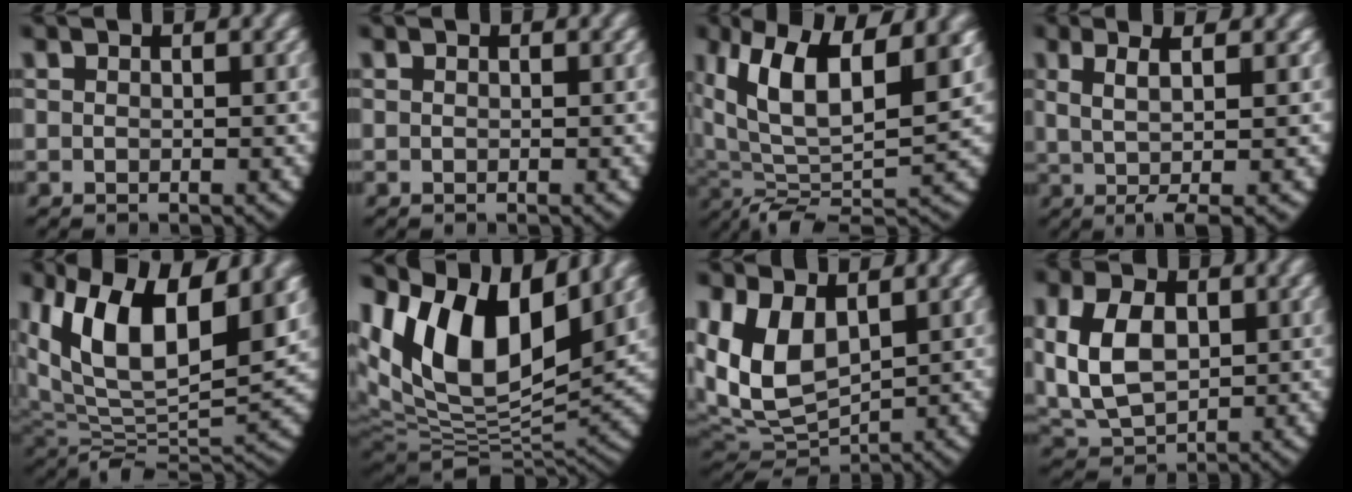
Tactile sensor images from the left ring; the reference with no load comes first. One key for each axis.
{"total": 0.0}
{"total": 10.4, "fx": 2.2, "fy": 6.0, "fz": 8.3, "tx": -0.186, "ty": -0.023, "tz": 0.048}
{"total": 5.5, "fx": 0.1, "fy": 1.9, "fz": 5.2, "tx": -0.085, "ty": -0.001, "tz": 0.010}
{"total": 9.8, "fx": 2.7, "fy": 5.1, "fz": 7.8, "tx": -0.178, "ty": -0.023, "tz": 0.057}
{"total": 17.0, "fx": 3.9, "fy": 11.3, "fz": 12.1, "tx": -0.258, "ty": -0.030, "tz": 0.074}
{"total": 11.1, "fx": 0.9, "fy": 9.0, "fz": 6.4, "tx": -0.183, "ty": -0.031, "tz": 0.026}
{"total": 8.9, "fx": 0.1, "fy": 7.3, "fz": 5.2, "tx": -0.141, "ty": -0.037, "tz": 0.021}